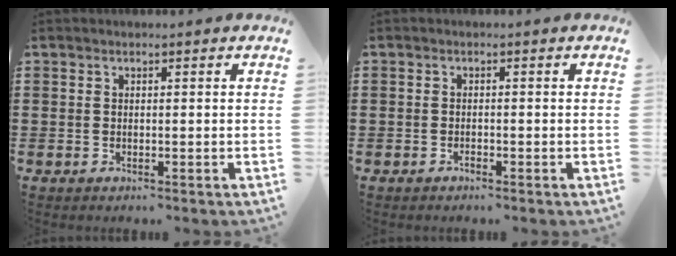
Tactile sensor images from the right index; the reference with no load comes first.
{"total": 0.7, "force": [-0.6, 0.2, 0.2], "torque": [-0.005, 0.000, -0.013]}